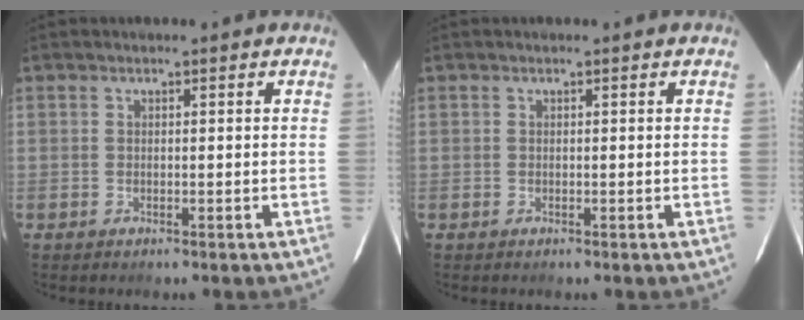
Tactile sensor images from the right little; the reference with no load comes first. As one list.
[{"total": 0.0}]